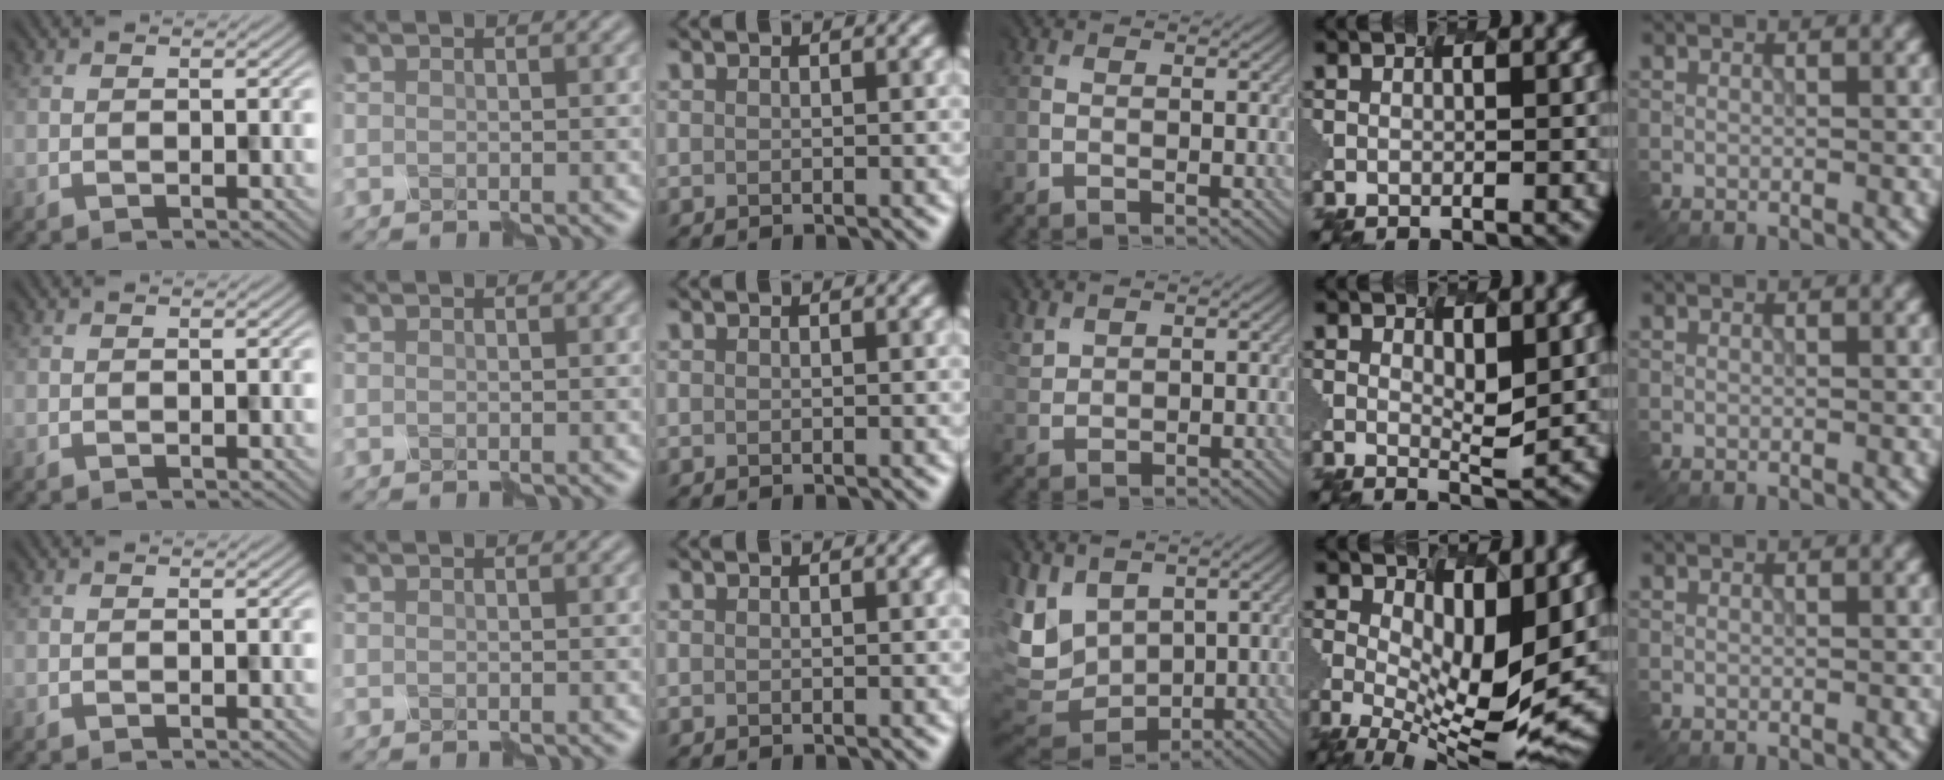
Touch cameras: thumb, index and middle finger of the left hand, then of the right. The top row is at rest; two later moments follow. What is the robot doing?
{"motion": "disassemble", "object": "puzzle pieces"}